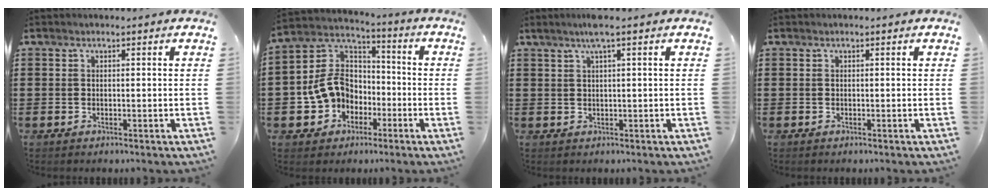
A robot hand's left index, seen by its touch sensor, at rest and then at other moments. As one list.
[{"total": 9.6, "force": [-2.4, 8.2, 4.4], "torque": [-0.142, 0.007, -0.055]}, {"total": 2.8, "force": [1.3, -0.2, 2.4], "torque": [-0.049, 0.001, 0.023]}, {"total": 0.0}]